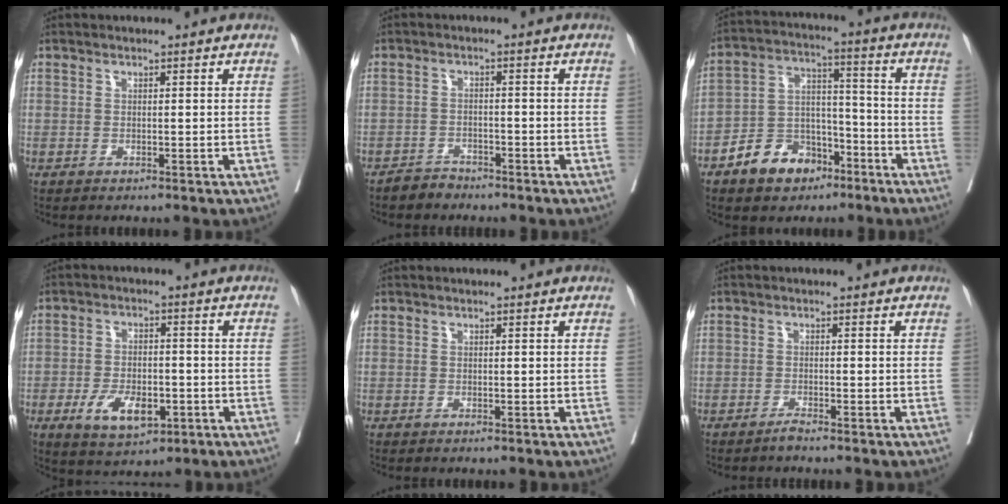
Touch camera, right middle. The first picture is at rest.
{"total": 2.3, "force": [-2.1, 1.0, 0.0], "torque": [-0.006, 0.001, -0.036]}
{"total": 10.2, "force": [-6.4, 6.4, 4.8], "torque": [-0.090, 0.022, -0.110]}
{"total": 7.7, "force": [-3.1, 4.0, 5.9], "torque": [-0.105, -0.003, -0.044]}
{"total": 0.0}
{"total": 1.1, "force": [-1.0, -0.2, 0.4], "torque": [-0.007, 0.000, -0.018]}